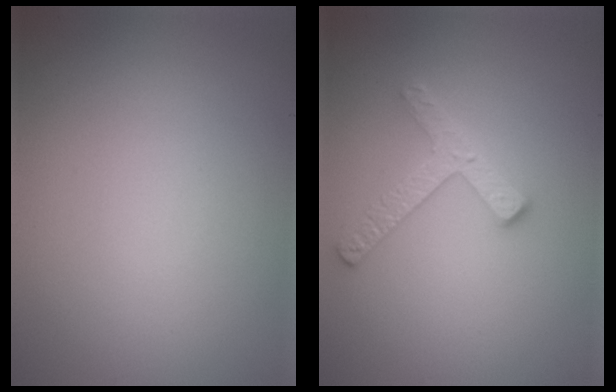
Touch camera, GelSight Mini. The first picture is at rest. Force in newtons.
{"total": 2.6, "press": 2.5, "slide": 0.6}